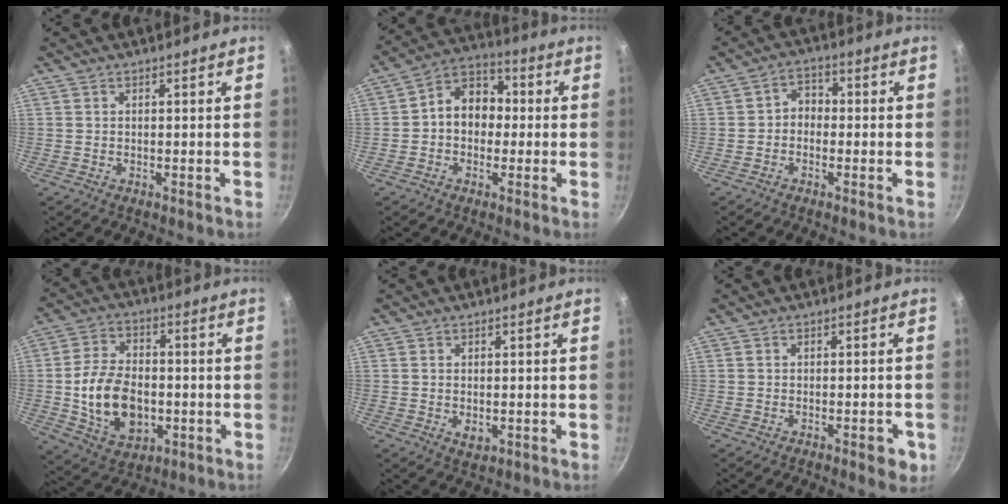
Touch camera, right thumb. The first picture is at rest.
{"total": 9.7, "force": [-0.1, 7.7, 6.0], "torque": [-0.048, 0.032, -0.021]}
{"total": 3.8, "force": [-0.8, 3.1, 2.1], "torque": [-0.013, 0.019, -0.024]}
{"total": 14.7, "force": [-2.0, 10.0, 10.7], "torque": [-0.171, 0.013, -0.026]}
{"total": 2.7, "force": [-0.3, 1.8, 2.0], "torque": [-0.032, -0.007, -0.002]}
{"total": 4.0, "force": [-1.6, 1.8, 3.2], "torque": [-0.028, 0.008, -0.018]}